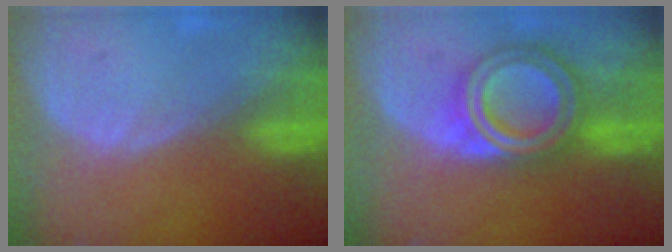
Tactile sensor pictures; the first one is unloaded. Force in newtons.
{"total": 7.5, "press": 7.5, "slide": 0.5}